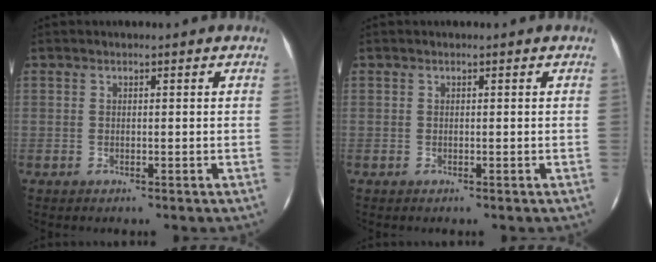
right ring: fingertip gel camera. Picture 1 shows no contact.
{"total": 0.0}